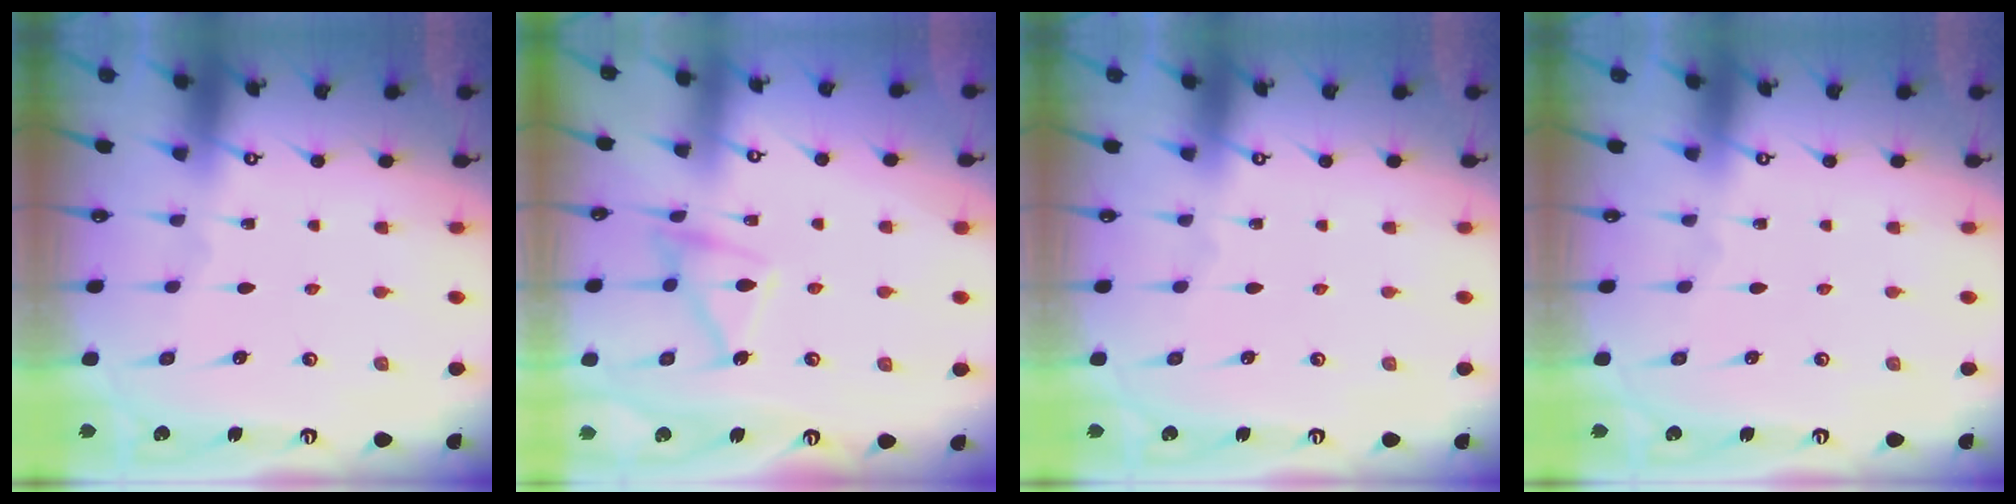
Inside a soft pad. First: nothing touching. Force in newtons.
{"total": 13.2, "press": 13.2, "slide": 0.9}
{"total": 0.0}
{"total": 0.0}